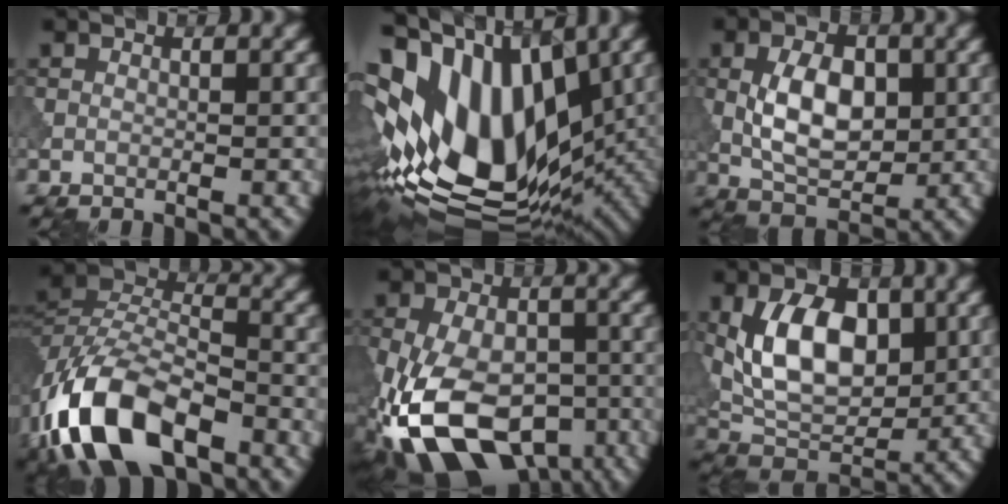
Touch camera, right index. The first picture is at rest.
{"total": 17.9, "force": [1.7, 10.1, 14.6], "torque": [-0.250, -0.012, 0.049]}
{"total": 6.0, "force": [0.2, 3.4, 4.9], "torque": [-0.095, -0.001, 0.005]}
{"total": 12.4, "force": [-7.1, 6.2, 8.1], "torque": [-0.159, -0.004, -0.139]}
{"total": 15.3, "force": [-7.0, 8.8, 10.3], "torque": [-0.205, -0.024, -0.116]}
{"total": 8.5, "force": [1.1, 5.0, 6.7], "torque": [-0.126, -0.002, 0.018]}